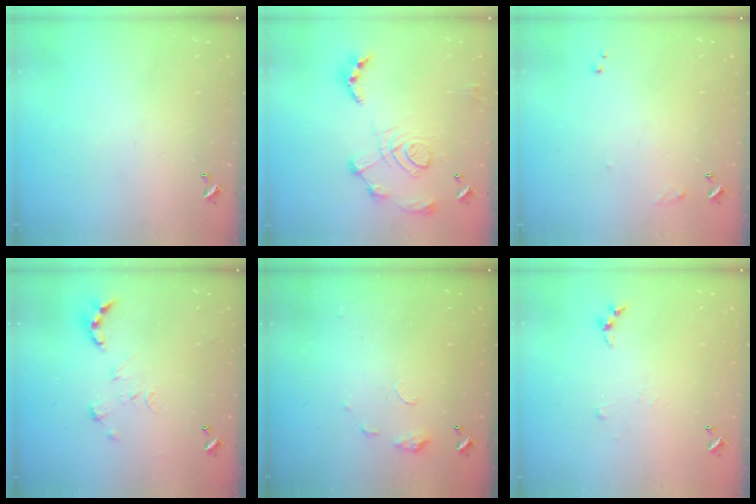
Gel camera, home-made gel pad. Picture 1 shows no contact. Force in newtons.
{"total": 13.9, "press": 13.8, "slide": 1.5}
{"total": 6.5, "press": 6.5, "slide": 0.7}
{"total": 0.0}
{"total": 5.6, "press": 5.6, "slide": 0.7}
{"total": 3.3, "press": 3.3, "slide": 0.5}